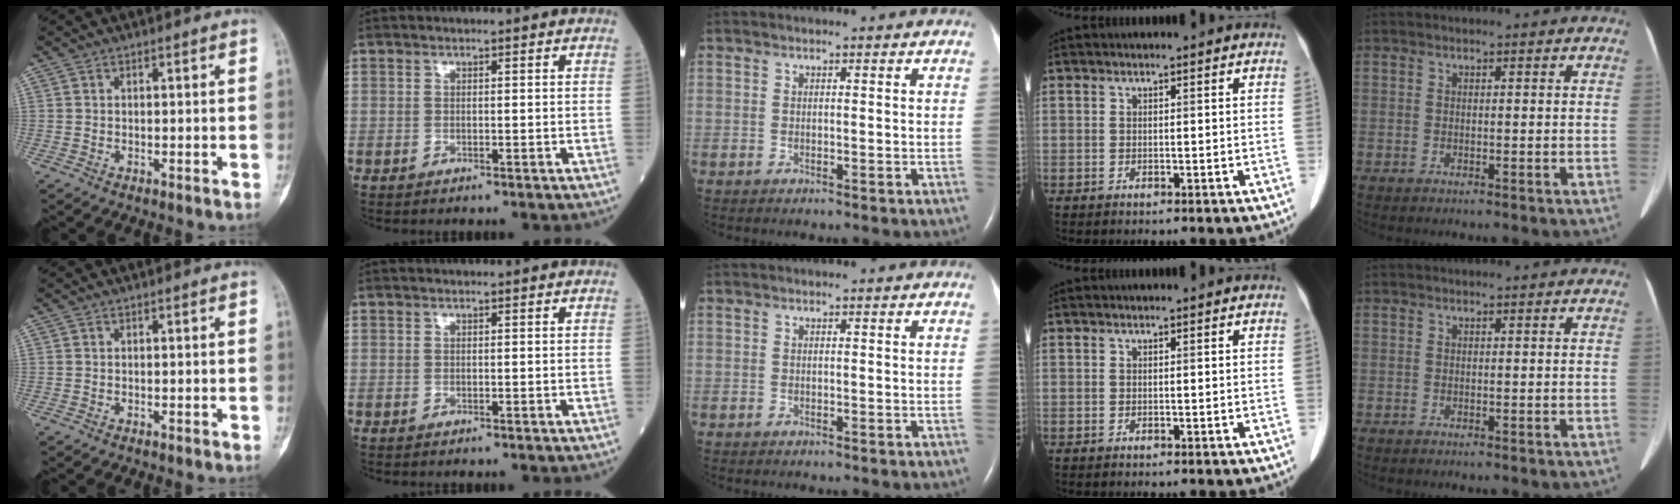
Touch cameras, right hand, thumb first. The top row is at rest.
{}